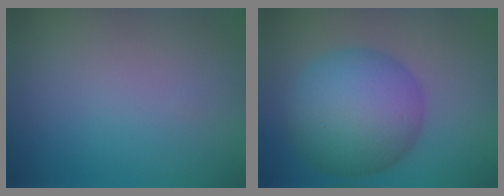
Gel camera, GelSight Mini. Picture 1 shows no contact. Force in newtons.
{"total": 9.1, "press": 9.1, "slide": 0.2}